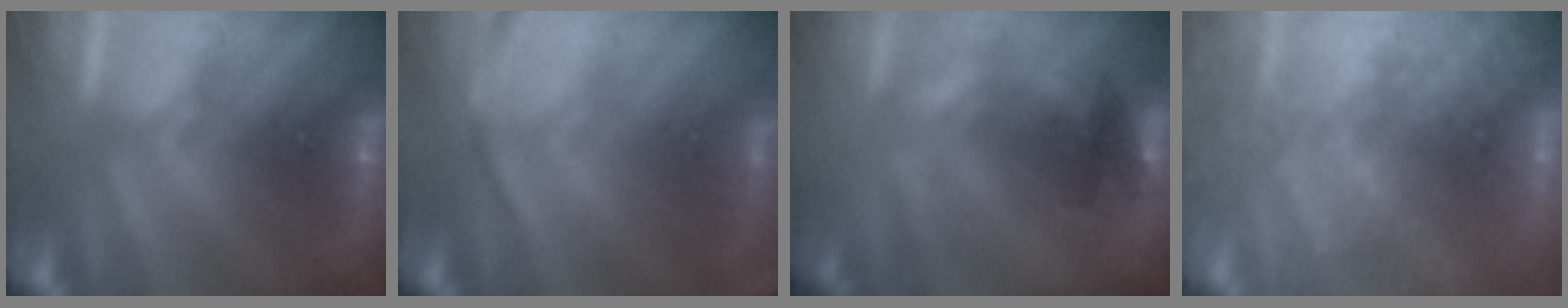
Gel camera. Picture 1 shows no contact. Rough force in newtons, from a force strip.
{"total": 2.7}
{"total": 2.3}
{"total": 5.8}